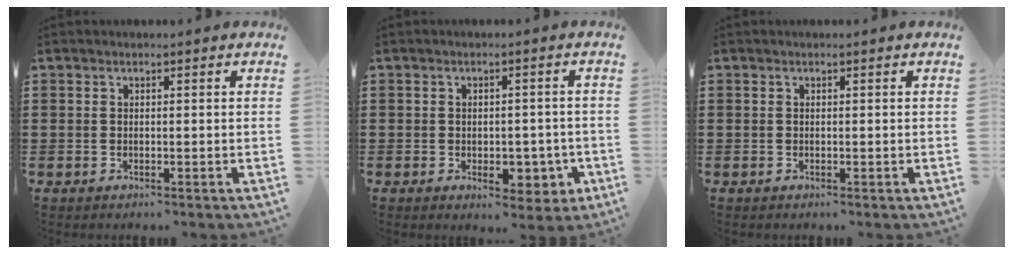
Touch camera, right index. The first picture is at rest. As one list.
[{"total": 4.2, "force": [-1.4, 3.0, 2.7], "torque": [-0.029, 0.003, -0.026]}, {"total": 0.0}]